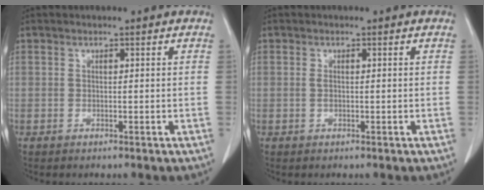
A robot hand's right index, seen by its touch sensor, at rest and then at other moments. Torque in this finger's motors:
{"motor_torque": [-0.01, 0.06, 0.01, 0.00]}